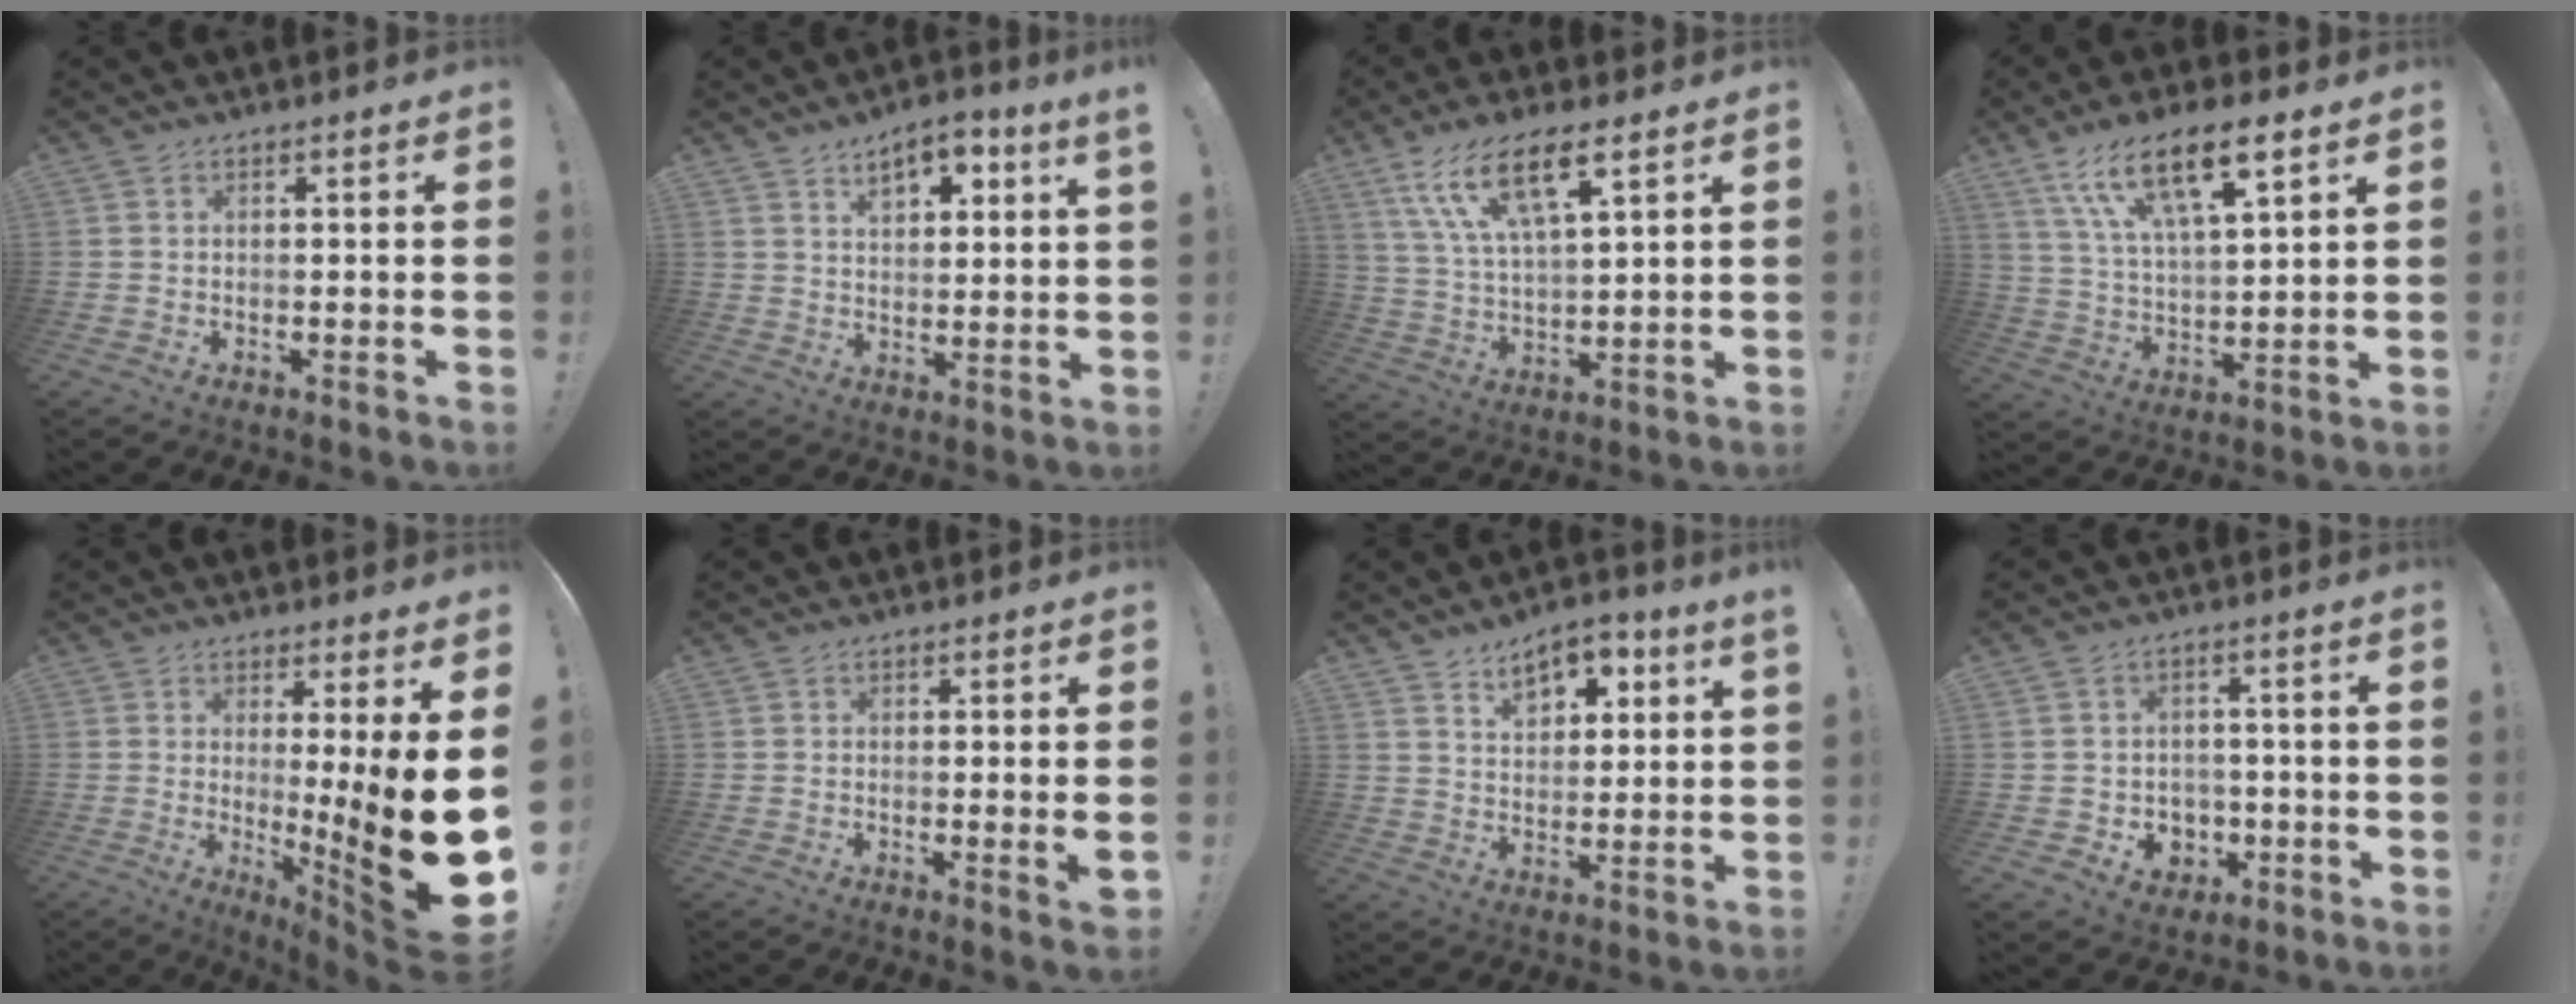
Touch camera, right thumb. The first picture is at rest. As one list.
[{"total": 7.2, "force": [4.9, 2.1, 4.9], "torque": [-0.064, -0.023, 0.082]}, {"total": 15.0, "force": [8.8, 5.1, 11.0], "torque": [-0.202, -0.029, 0.152]}, {"total": 17.1, "force": [9.9, 6.2, 12.4], "torque": [-0.211, -0.042, 0.167]}, {"total": 15.9, "force": [-0.5, -0.6, 15.9], "torque": [-0.224, -0.051, -0.007]}, {"total": 2.9, "force": [0.3, -0.1, 2.9], "torque": [-0.030, -0.012, 0.005]}, {"total": 8.9, "force": [6.4, 3.8, 4.9], "torque": [-0.064, -0.031, 0.114]}, {"total": 5.6, "force": [-0.3, 5.4, 1.6], "torque": [-0.014, 0.001, 0.002]}]